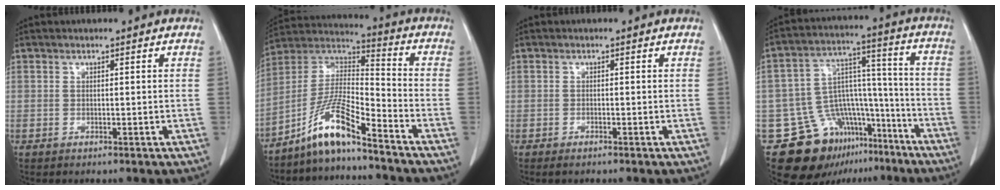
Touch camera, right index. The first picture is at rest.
{"total": 10.7, "force": [-8.0, 0.7, 7.1], "torque": [-0.150, 0.010, -0.154]}
{"total": 1.0, "force": [-0.9, 0.1, 0.6], "torque": [-0.013, -0.002, -0.012]}
{"total": 18.3, "force": [-11.9, 11.7, 7.6], "torque": [-0.117, 0.080, -0.175]}